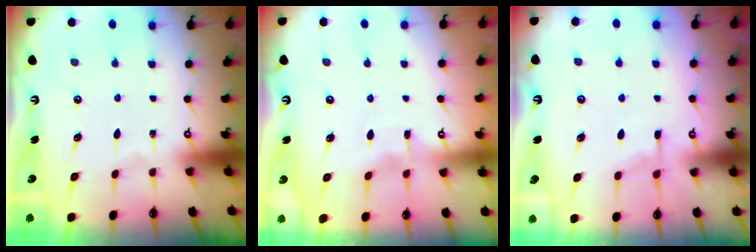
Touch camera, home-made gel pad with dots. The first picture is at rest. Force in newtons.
{"total": 3.2, "press": 3.2, "slide": 0.1}
{"total": 4.0, "press": 3.9, "slide": 0.5}